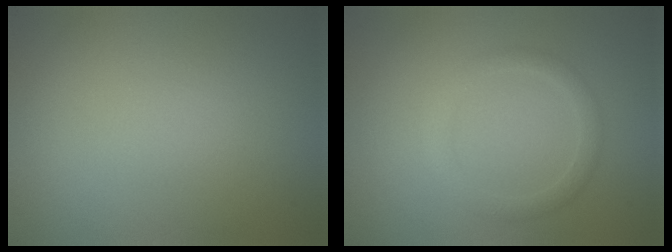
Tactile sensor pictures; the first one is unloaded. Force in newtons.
{"total": 1.9, "press": 1.9, "slide": 0.1}